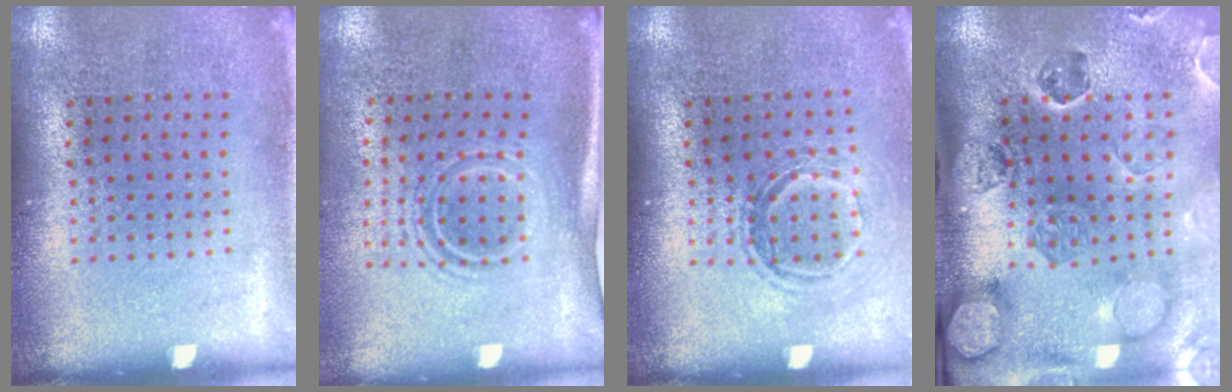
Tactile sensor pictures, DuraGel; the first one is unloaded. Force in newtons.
{"total": 1.6, "press": 1.1, "slide": 1.2}
{"total": 1.5, "press": 1.2, "slide": 0.9}
{"total": 2.9, "press": 2.7, "slide": 0.9}